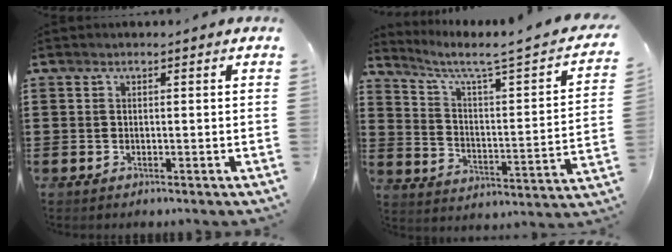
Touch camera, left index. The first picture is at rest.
{"total": 3.6, "force": [2.5, -0.2, 2.6], "torque": [-0.070, -0.039, 0.028]}